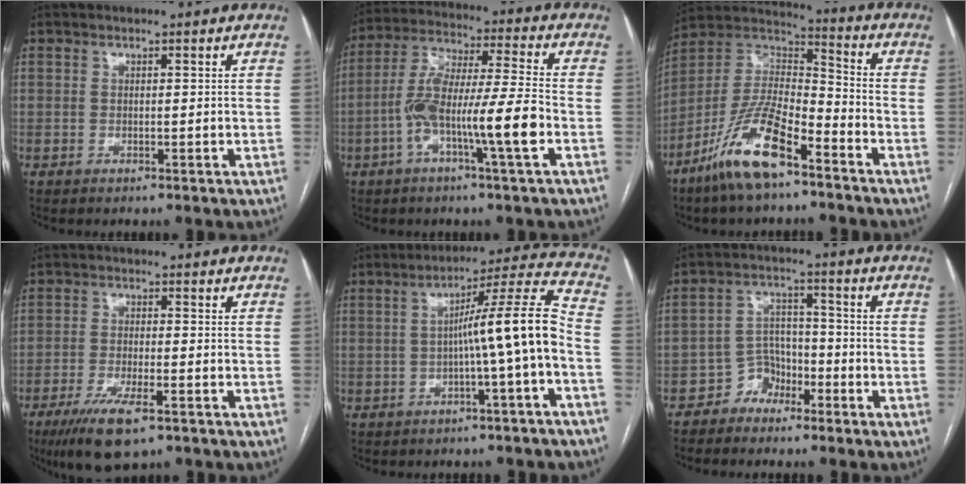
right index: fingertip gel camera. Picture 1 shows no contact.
{"total": 12.7, "force": [-4.1, 0.6, 12.0], "torque": [-0.236, 0.012, -0.079]}
{"total": 15.1, "force": [-9.4, 4.0, 11.0], "torque": [-0.228, 0.002, -0.179]}
{"total": 8.7, "force": [-5.4, 1.8, 6.5], "torque": [-0.121, -0.020, -0.090]}
{"total": 11.3, "force": [-2.2, -1.1, 11.0], "torque": [-0.161, 0.028, -0.037]}
{"total": 4.8, "force": [-3.4, 3.3, 0.7], "torque": [-0.003, 0.015, -0.061]}